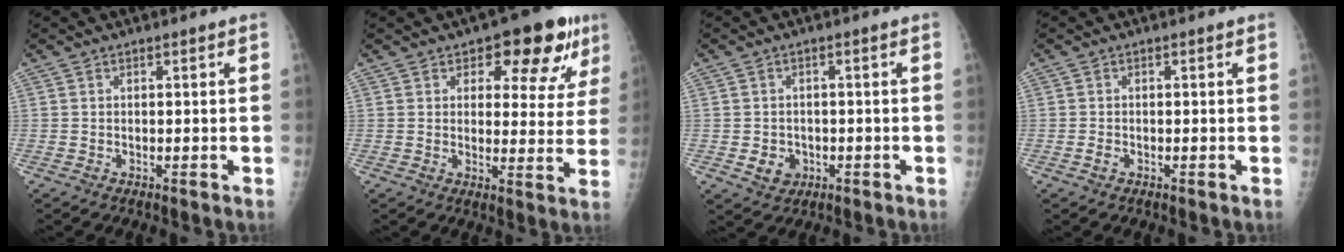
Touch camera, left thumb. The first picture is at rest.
{"total": 12.3, "force": [6.7, 6.0, 8.3], "torque": [-0.051, -0.022, 0.085]}
{"total": 3.9, "force": [-1.0, 3.4, 1.6], "torque": [-0.013, 0.003, -0.005]}
{"total": 1.0, "force": [-0.4, 0.6, 0.6], "torque": [-0.011, 0.000, -0.007]}